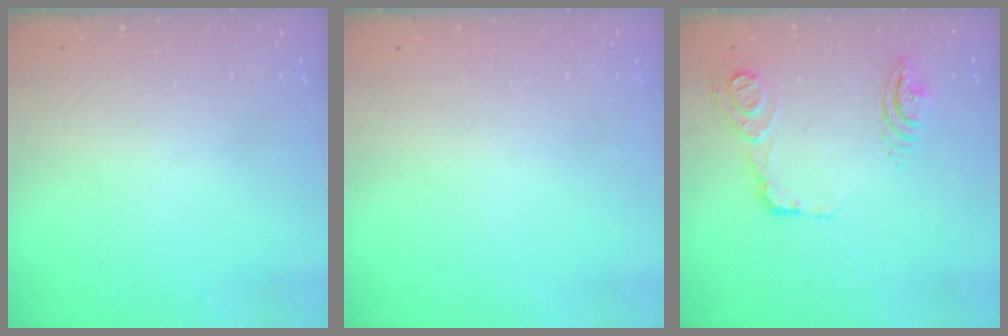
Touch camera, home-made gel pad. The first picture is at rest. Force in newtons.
{"total": 0.0}
{"total": 21.3, "press": 16.2, "slide": 13.8}